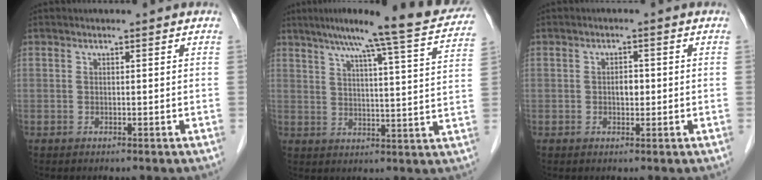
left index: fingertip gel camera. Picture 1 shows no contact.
{"total": 18.1, "force": [15.5, -0.3, 9.2], "torque": [-0.138, -0.012, 0.195]}
{"total": 1.8, "force": [-0.2, 1.1, 1.5], "torque": [-0.023, 0.003, -0.002]}